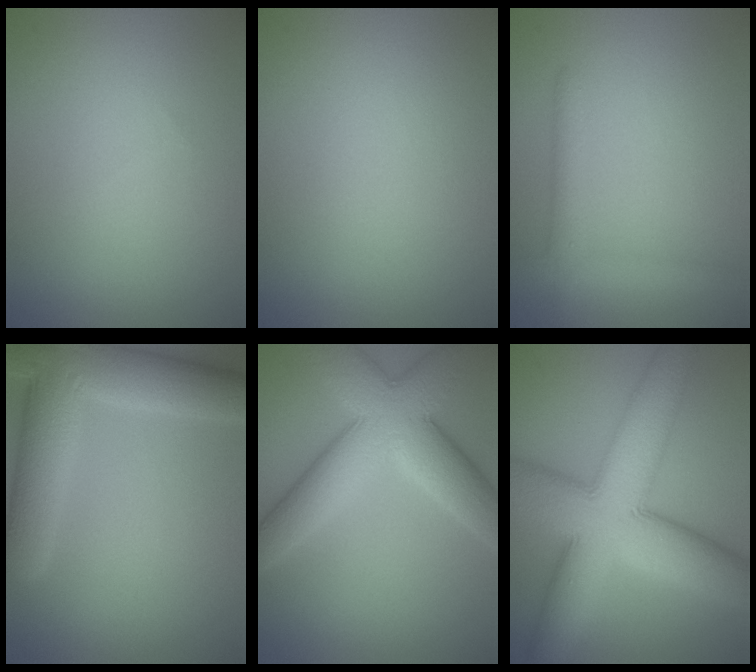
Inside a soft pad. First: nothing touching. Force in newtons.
{"total": 0.0}
{"total": 2.3, "press": 2.3, "slide": 0.1}
{"total": 9.1, "press": 9.1, "slide": 0.3}
{"total": 8.7, "press": 8.7, "slide": 0.4}
{"total": 12.2, "press": 12.2, "slide": 0.2}